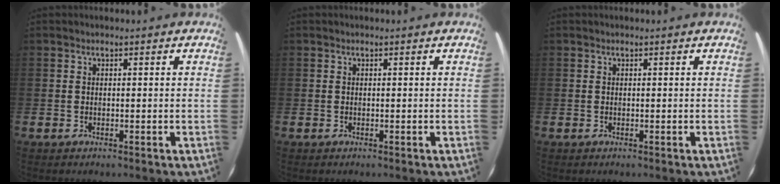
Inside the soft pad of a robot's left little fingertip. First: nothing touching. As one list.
[{"total": 0.0}, {"total": 0.0}]